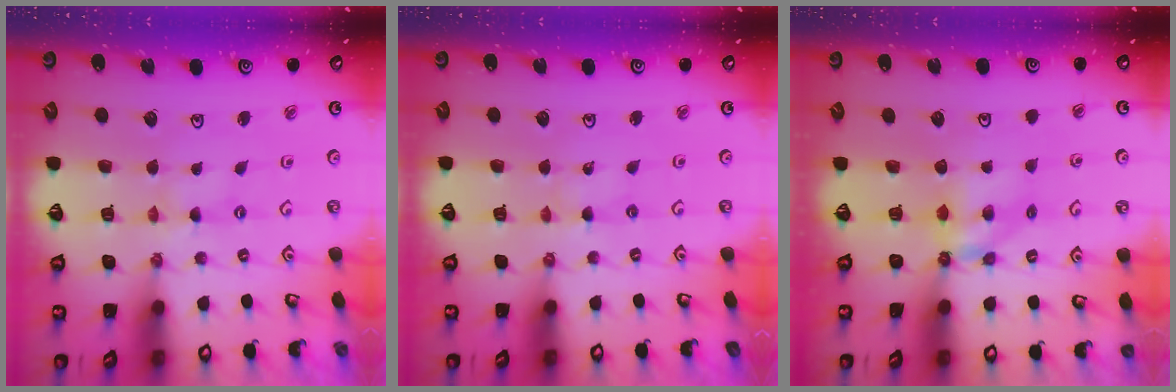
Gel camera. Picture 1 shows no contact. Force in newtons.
{"total": 1.0, "press": 1.0, "slide": 0.2}
{"total": 6.0, "press": 6.0, "slide": 0.6}